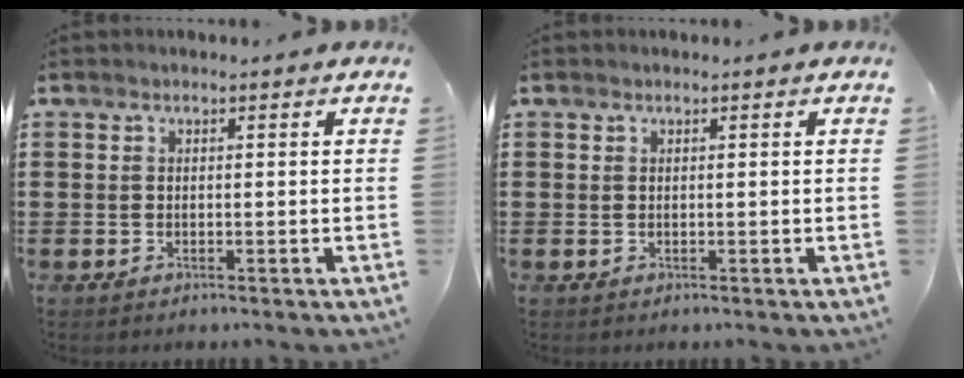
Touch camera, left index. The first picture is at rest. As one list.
[{"total": 0.0}]